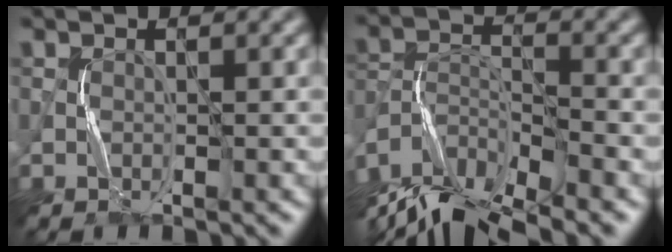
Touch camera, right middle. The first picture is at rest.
{"total": 8.8, "force": [-7.9, 1.8, 3.5], "torque": [-0.070, -0.004, -0.151]}